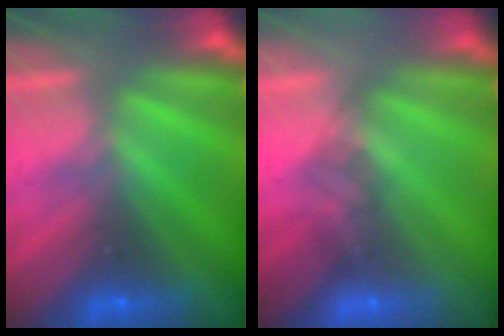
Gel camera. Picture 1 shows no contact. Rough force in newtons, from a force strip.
{"total": 1.6}